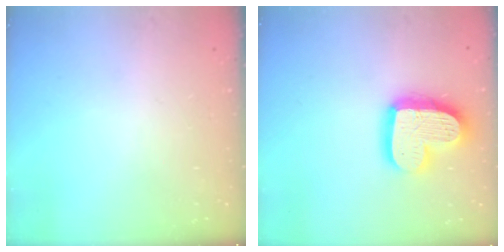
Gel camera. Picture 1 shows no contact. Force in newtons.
{"total": 17.7, "press": 17.7, "slide": 1.1}